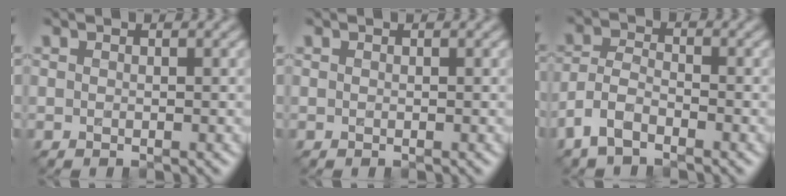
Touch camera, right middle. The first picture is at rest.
{"total": 0.0}
{"total": 3.4, "force": [-2.3, 1.4, 2.1], "torque": [-0.043, 0.003, -0.058]}